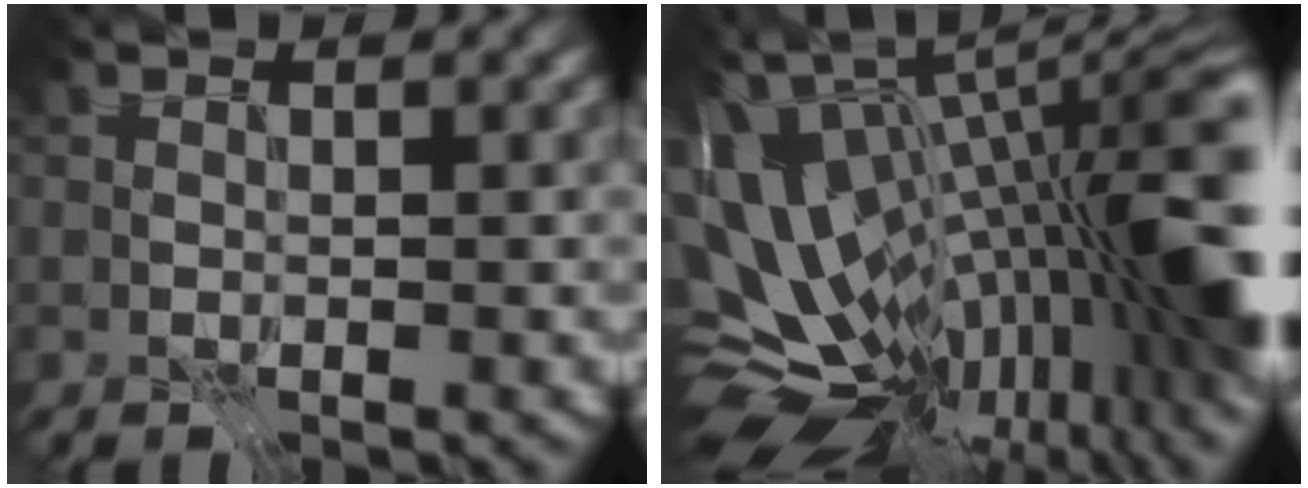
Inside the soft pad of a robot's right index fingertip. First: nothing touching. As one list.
[{"total": 17.1, "force": [-1.7, 8.3, 14.9], "torque": [-0.216, -0.023, -0.017]}]